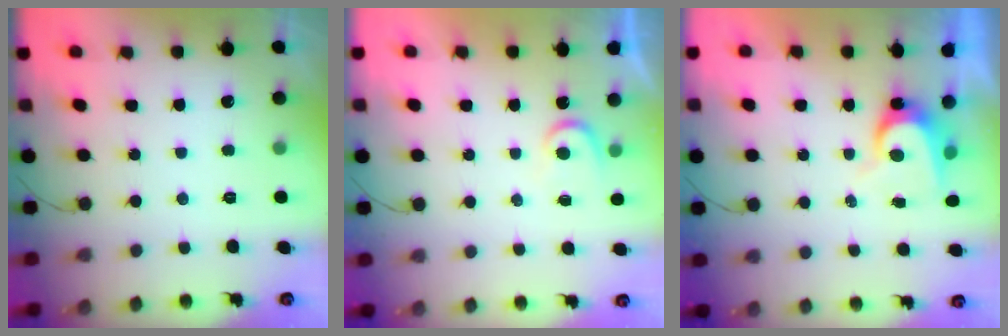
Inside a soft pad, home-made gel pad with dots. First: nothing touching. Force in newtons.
{"total": 3.7, "press": 3.7, "slide": 0.4}
{"total": 7.7, "press": 7.7, "slide": 0.2}